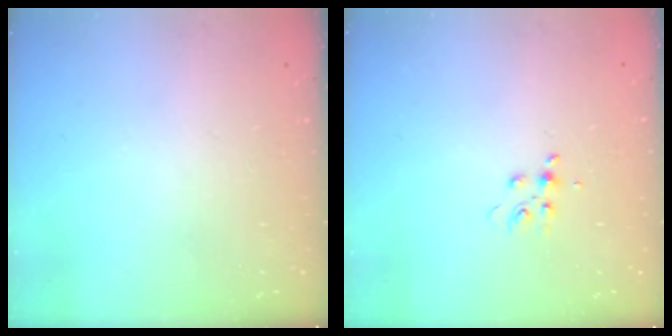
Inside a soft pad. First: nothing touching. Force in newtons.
{"total": 5.0, "press": 4.9, "slide": 0.6}